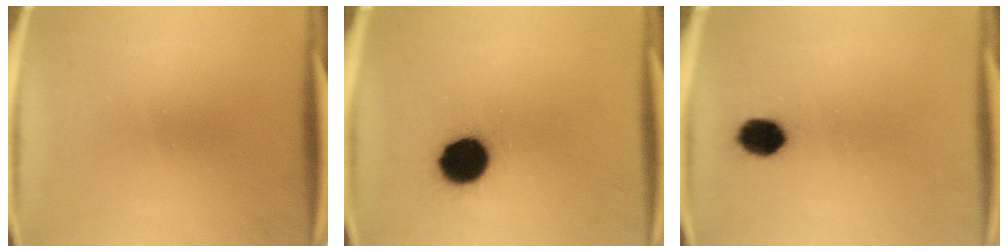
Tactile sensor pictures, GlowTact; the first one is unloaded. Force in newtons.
{"total": 12.3}
{"total": 5.7}